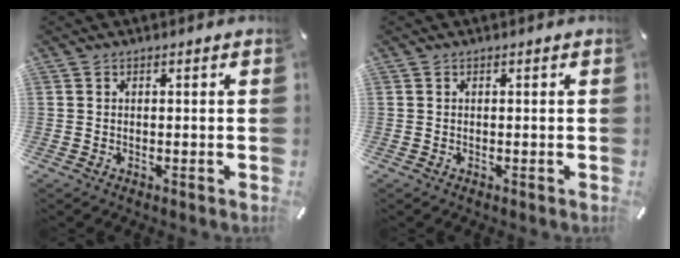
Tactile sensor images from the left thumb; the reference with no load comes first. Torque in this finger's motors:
{"motor_torque": [0.00, 0.02, -0.06, -0.01, 0.00]}